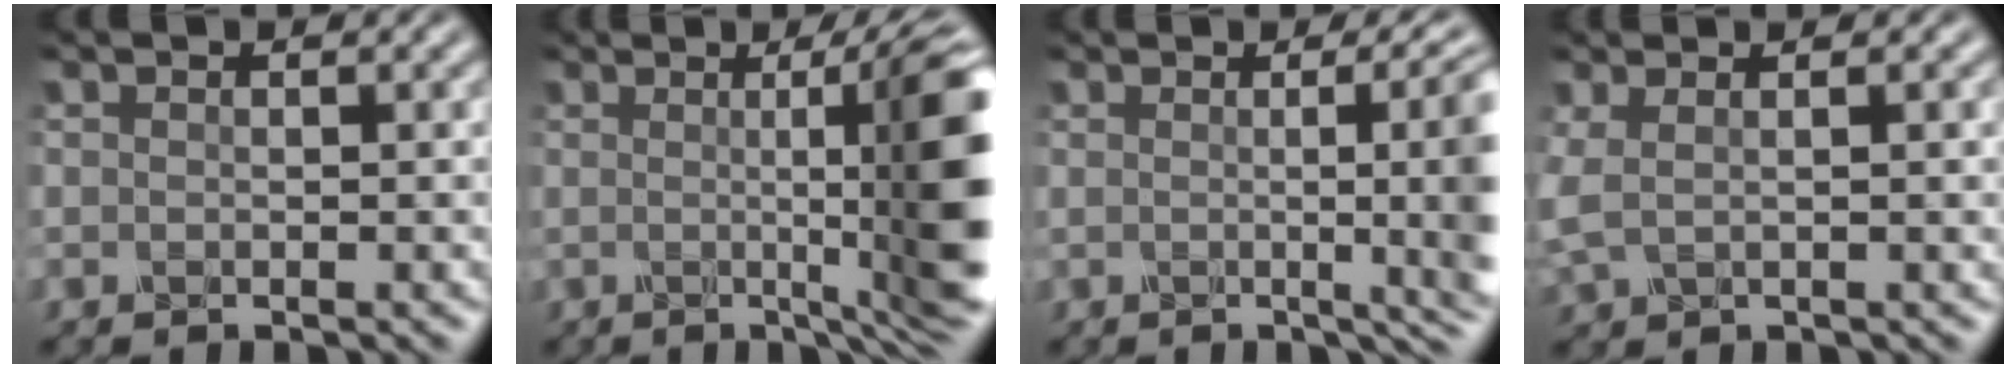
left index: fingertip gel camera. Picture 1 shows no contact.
{"total": 13.3, "force": [0.3, 3.1, 12.9], "torque": [-0.121, 0.001, 0.009]}
{"total": 12.7, "force": [0.4, 5.1, 11.6], "torque": [-0.079, 0.024, -0.007]}
{"total": 3.4, "force": [0.7, 1.4, 3.0], "torque": [-0.056, 0.005, 0.010]}